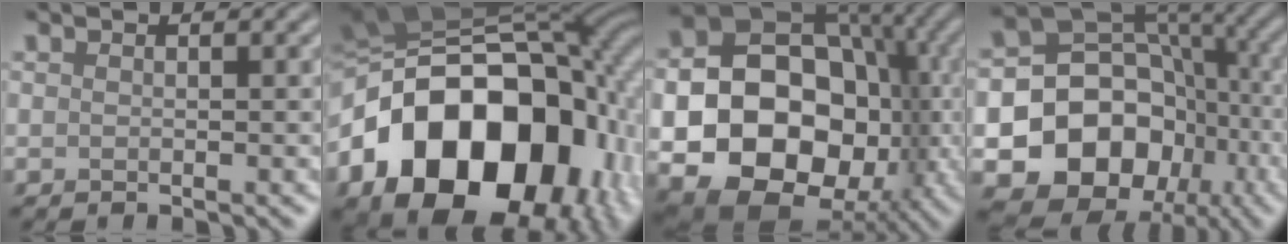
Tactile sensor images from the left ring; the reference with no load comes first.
{"total": 20.8, "force": [-4.9, 15.4, 13.1], "torque": [-0.252, -0.011, -0.077]}
{"total": 22.1, "force": [-4.6, 18.8, 10.7], "torque": [-0.164, -0.043, -0.099]}
{"total": 15.0, "force": [-5.2, 12.3, 6.7], "torque": [-0.108, -0.001, -0.108]}